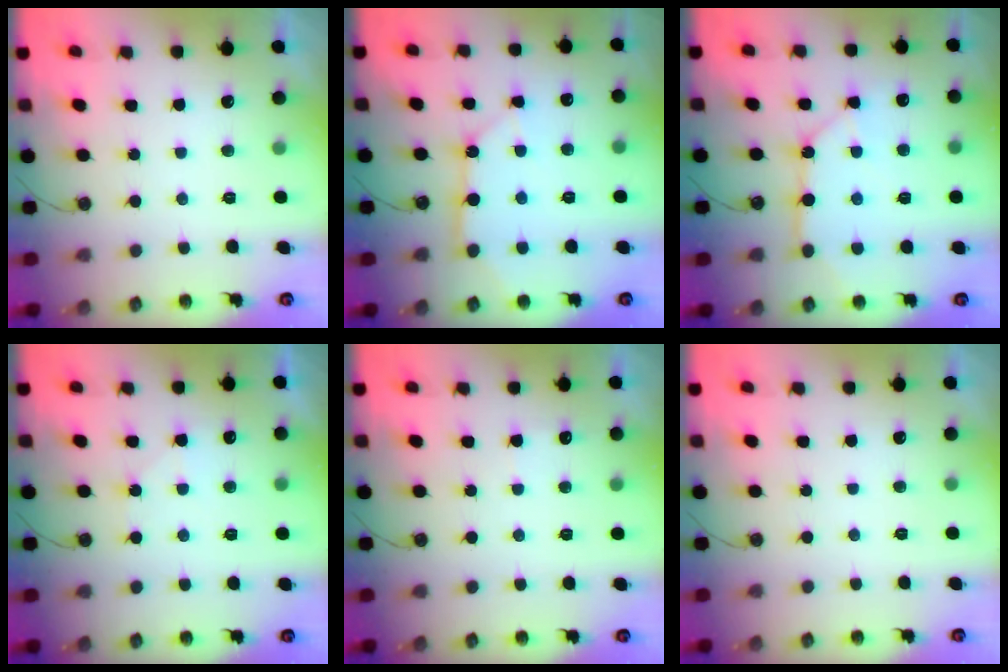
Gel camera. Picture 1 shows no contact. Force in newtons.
{"total": 11.0, "press": 10.9, "slide": 1.0}
{"total": 12.8, "press": 12.7, "slide": 1.5}
{"total": 6.1, "press": 6.1, "slide": 0.8}
{"total": 3.3, "press": 3.3, "slide": 0.4}
{"total": 0.0}